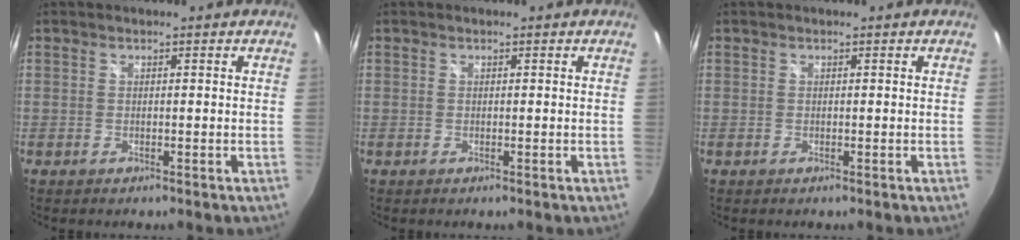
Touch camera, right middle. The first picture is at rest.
{"total": 0.0}
{"total": 0.0}